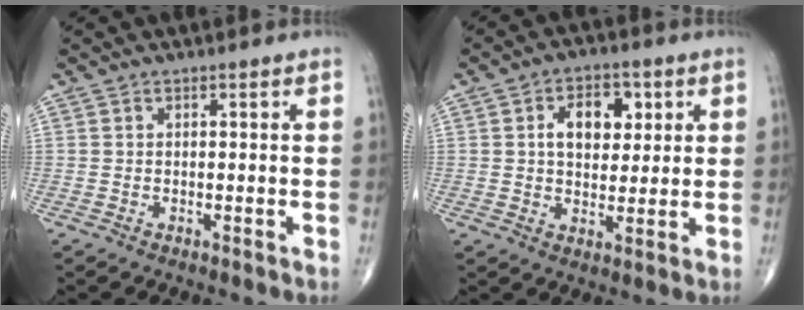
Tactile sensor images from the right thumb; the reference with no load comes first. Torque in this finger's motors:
{"motor_torque": [0.06, 0.04, 0.75, 0.09, 0.00]}